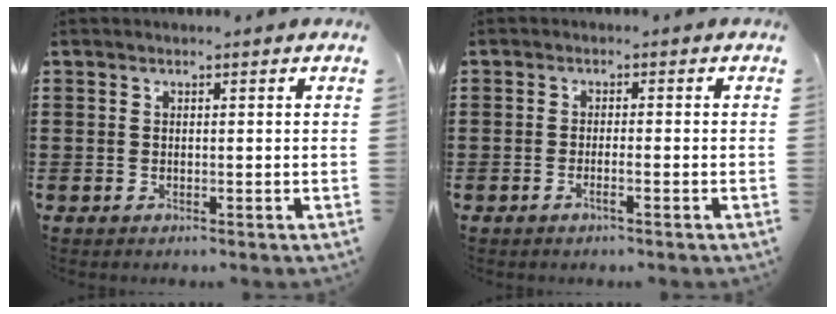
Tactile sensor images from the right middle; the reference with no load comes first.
{"total": 1.4, "force": [-0.9, 0.0, 1.1], "torque": [-0.017, -0.002, -0.016]}